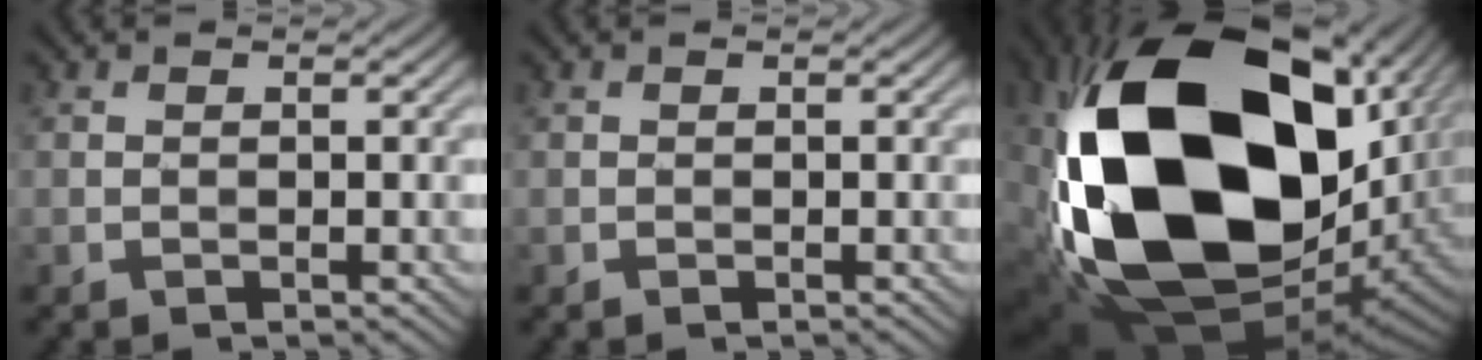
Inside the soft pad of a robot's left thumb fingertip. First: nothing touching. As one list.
[{"total": 0.5, "force": [0.0, 0.5, 0.0], "torque": [0.003, 0.000, -0.003]}, {"total": 24.4, "force": [1.1, 15.1, 19.1], "torque": [-0.445, -0.073, 0.055]}]